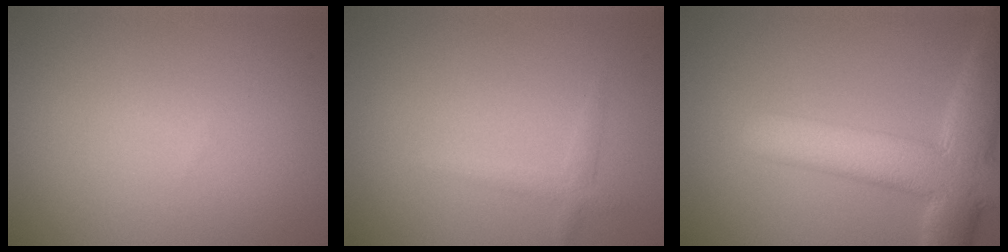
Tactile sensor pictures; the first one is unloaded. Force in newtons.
{"total": 1.3, "press": 1.3, "slide": 0.0}
{"total": 8.6, "press": 8.6, "slide": 0.7}